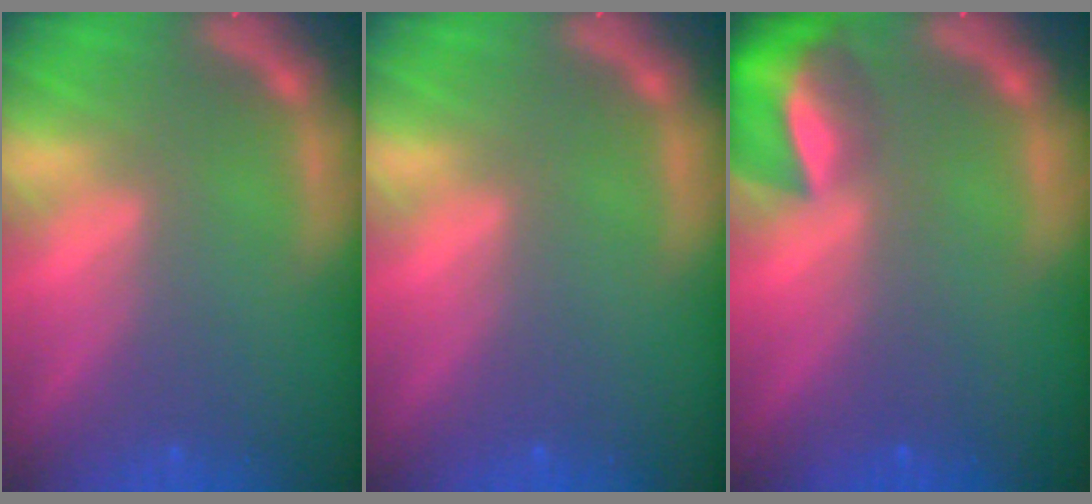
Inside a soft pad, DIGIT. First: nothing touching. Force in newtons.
{"total": 0.0}
{"total": 6.4}